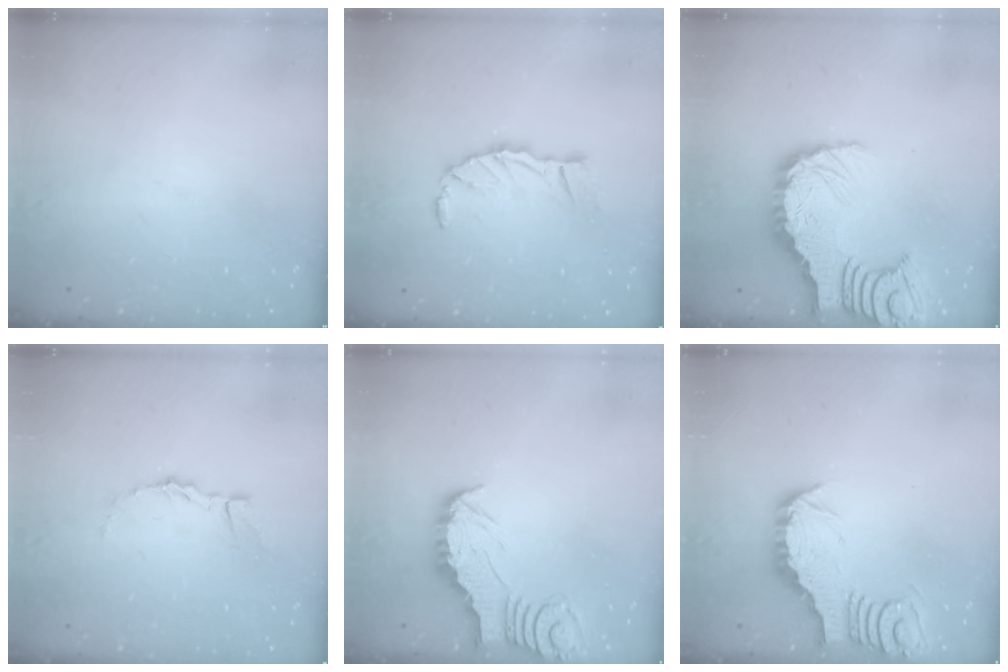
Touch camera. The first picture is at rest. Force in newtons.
{"total": 8.0, "press": 8.0, "slide": 0.4}
{"total": 13.2, "press": 13.1, "slide": 1.6}
{"total": 1.6, "press": 1.6, "slide": 0.1}
{"total": 2.5, "press": 2.5, "slide": 0.2}
{"total": 3.3, "press": 3.3, "slide": 0.4}